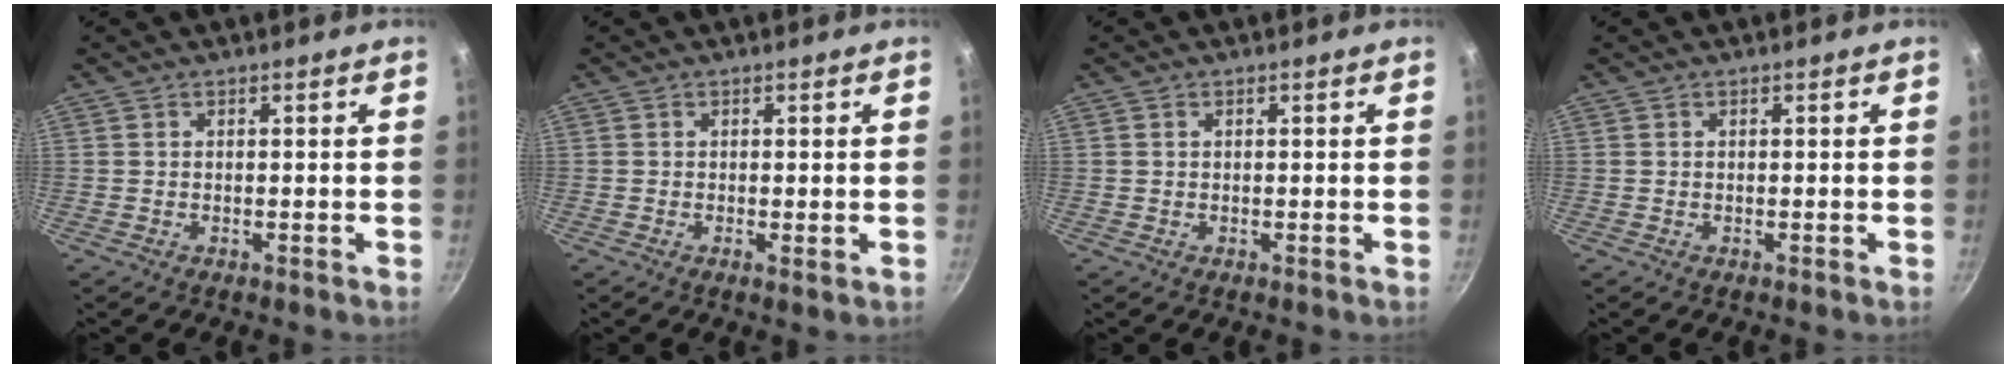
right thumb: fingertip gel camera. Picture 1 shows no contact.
{"total": 1.0, "force": [-0.1, 0.3, 0.9], "torque": [-0.016, -0.004, -0.003]}
{"total": 0.5, "force": [0.1, 0.4, 0.3], "torque": [-0.003, 0.003, 0.003]}
{"total": 0.0}